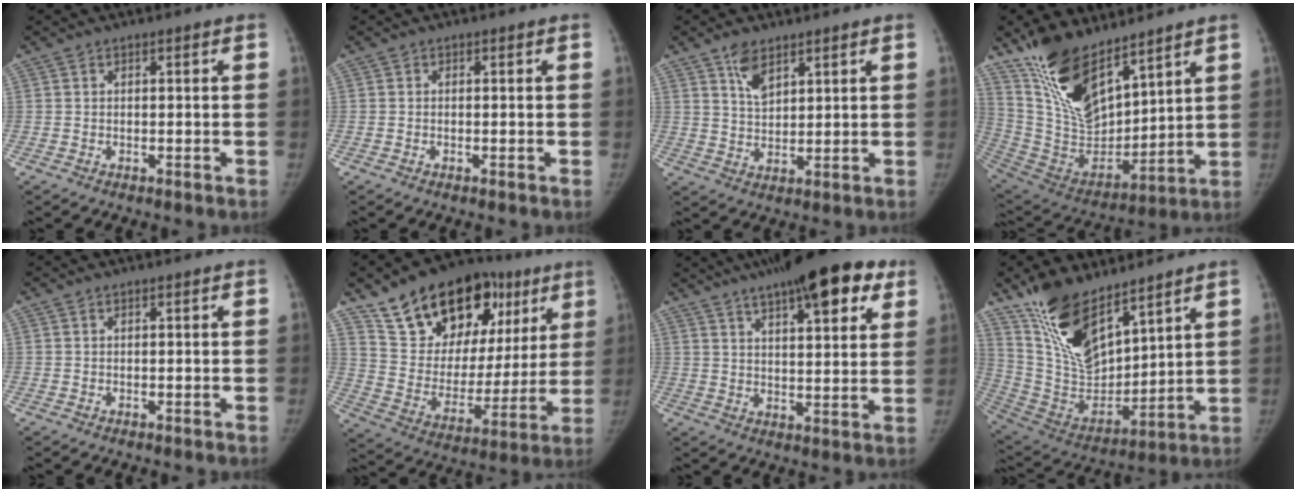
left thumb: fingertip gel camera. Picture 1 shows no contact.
{"total": 0.0}
{"total": 5.4, "force": [3.5, 2.7, 3.2], "torque": [-0.043, -0.021, 0.068]}
{"total": 20.1, "force": [13.8, 9.0, 11.6], "torque": [-0.169, -0.072, 0.272]}
{"total": 0.0}
{"total": 27.1, "force": [15.0, 15.5, 16.3], "torque": [-0.207, -0.015, 0.249]}
{"total": 20.0, "force": [11.7, 6.3, 15.0], "torque": [-0.199, -0.013, 0.169]}
{"total": 19.0, "force": [13.1, 8.4, 10.9], "torque": [-0.156, -0.071, 0.261]}